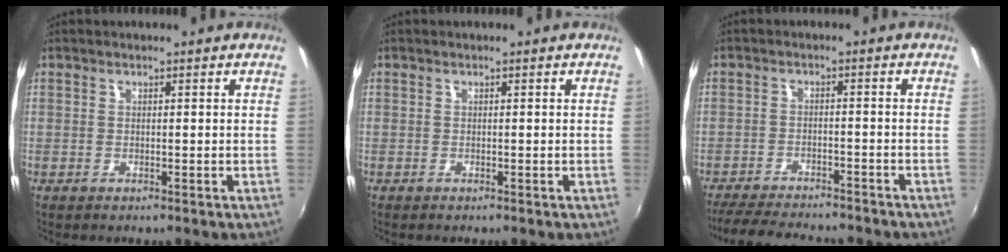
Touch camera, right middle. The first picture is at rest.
{"total": 0.0}
{"total": 13.9, "force": [-12.3, 2.6, 5.8], "torque": [-0.126, -0.024, -0.184]}